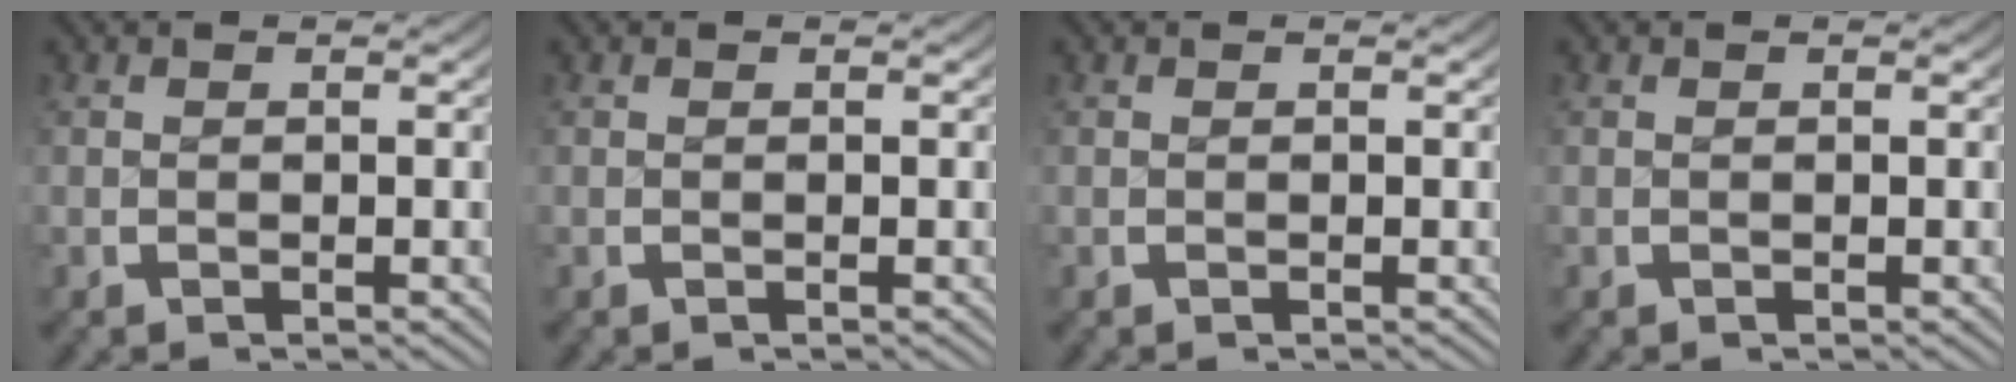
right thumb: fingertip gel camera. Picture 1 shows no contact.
{"total": 0.0}
{"total": 0.0}
{"total": 0.0}